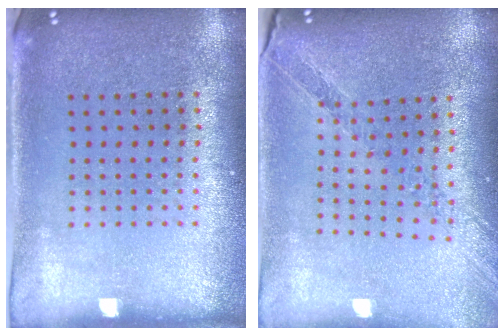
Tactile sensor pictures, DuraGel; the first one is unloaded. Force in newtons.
{"total": 0.9, "press": 0.9, "slide": 0.3}